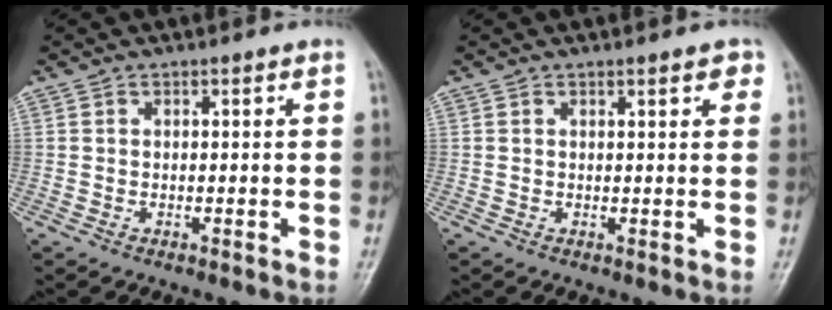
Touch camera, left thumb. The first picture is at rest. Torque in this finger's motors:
{"motor_torque": [-0.13, -0.05, -0.03, 0.21, 0.07]}